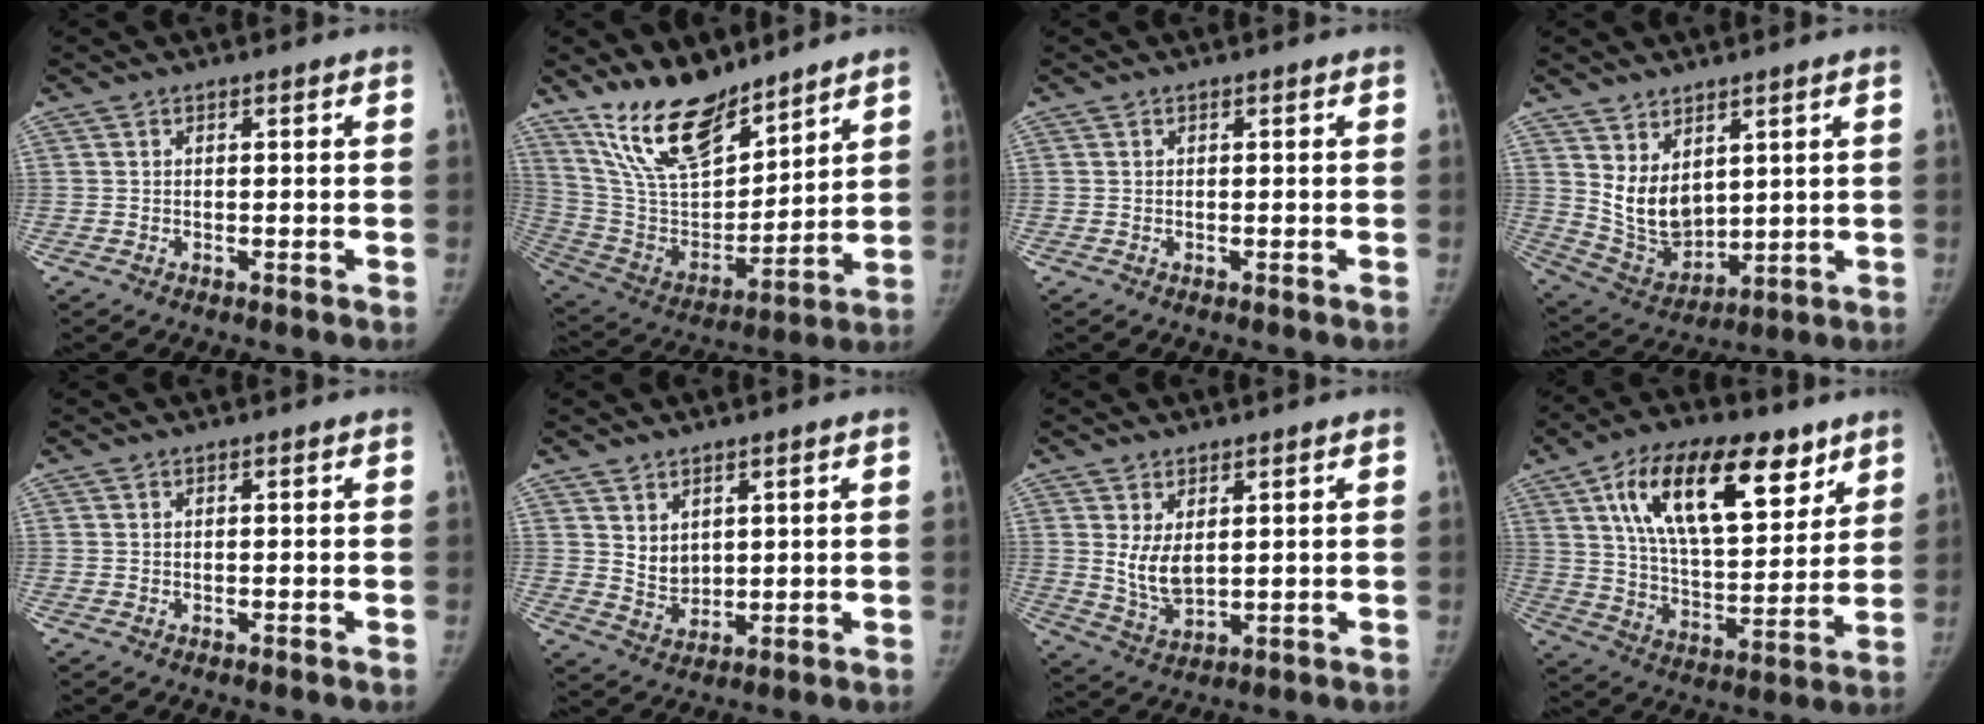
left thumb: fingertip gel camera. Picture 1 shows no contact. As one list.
[{"total": 18.3, "force": [14.2, 6.9, 9.2], "torque": [-0.125, -0.082, 0.274]}, {"total": 0.0}, {"total": 9.8, "force": [3.8, 6.1, 6.7], "torque": [-0.094, -0.035, 0.098]}, {"total": 0.0}, {"total": 4.6, "force": [2.5, 3.1, 2.2], "torque": [-0.022, -0.026, 0.059]}, {"total": 6.0, "force": [1.7, 3.4, 4.6], "torque": [-0.078, -0.019, 0.045]}, {"total": 23.3, "force": [11.4, 11.0, 17.1], "torque": [-0.246, -0.033, 0.197]}]